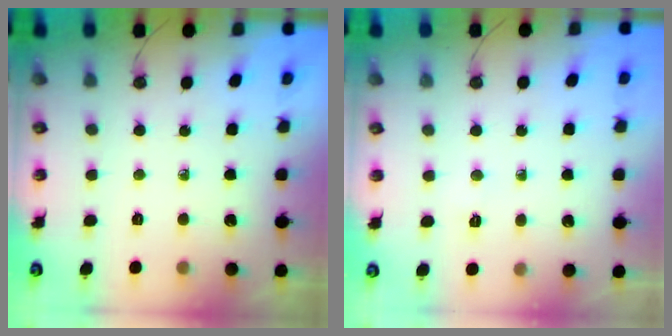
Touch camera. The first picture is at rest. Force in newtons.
{"total": 5.7, "press": 2.4, "slide": 5.2}